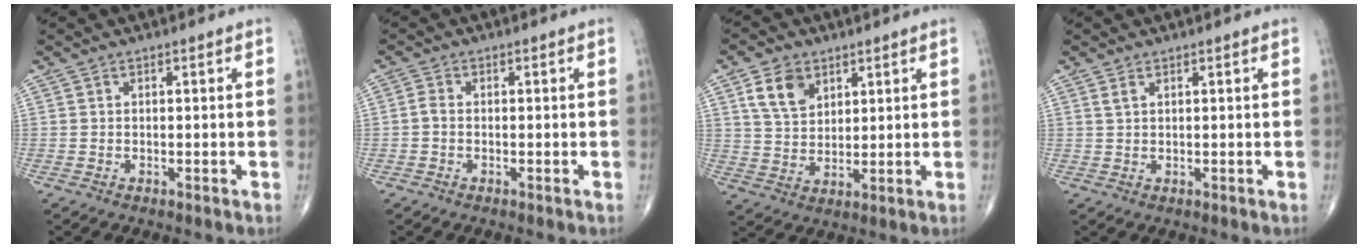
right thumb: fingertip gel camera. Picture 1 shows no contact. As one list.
[{"total": 1.5, "force": [-0.4, 1.1, 1.0], "torque": [-0.019, 0.002, -0.011]}, {"total": 7.9, "force": [3.8, 5.3, 4.3], "torque": [-0.060, -0.017, 0.076]}, {"total": 1.2, "force": [0.7, 0.5, 0.8], "torque": [-0.016, 0.005, 0.018]}]